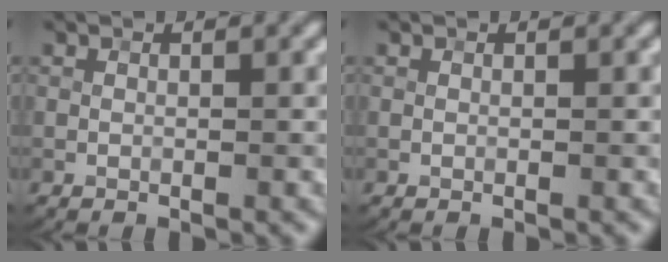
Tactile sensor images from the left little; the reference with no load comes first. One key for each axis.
{"total": 0.0}